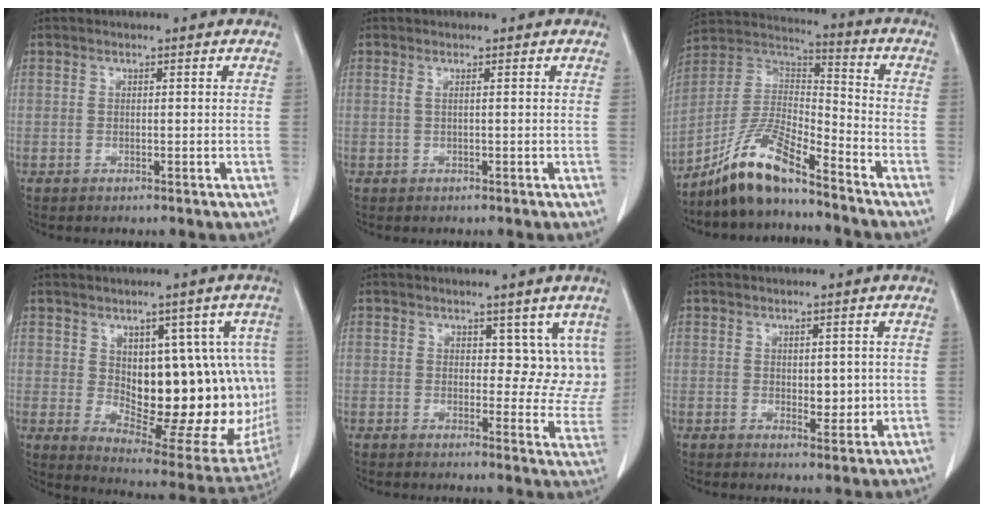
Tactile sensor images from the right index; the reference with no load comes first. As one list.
[{"total": 0.6, "force": [0.1, -0.1, 0.6], "torque": [-0.017, 0.002, 0.003]}, {"total": 11.7, "force": [-9.1, 1.8, 7.1], "torque": [-0.148, 0.012, -0.169]}, {"total": 18.8, "force": [1.3, 8.8, 16.5], "torque": [-0.187, 0.009, 0.044]}, {"total": 6.7, "force": [3.2, 4.1, 4.1], "torque": [-0.016, -0.005, 0.037]}, {"total": 3.5, "force": [0.2, 1.9, 2.9], "torque": [-0.037, -0.007, 0.010]}]